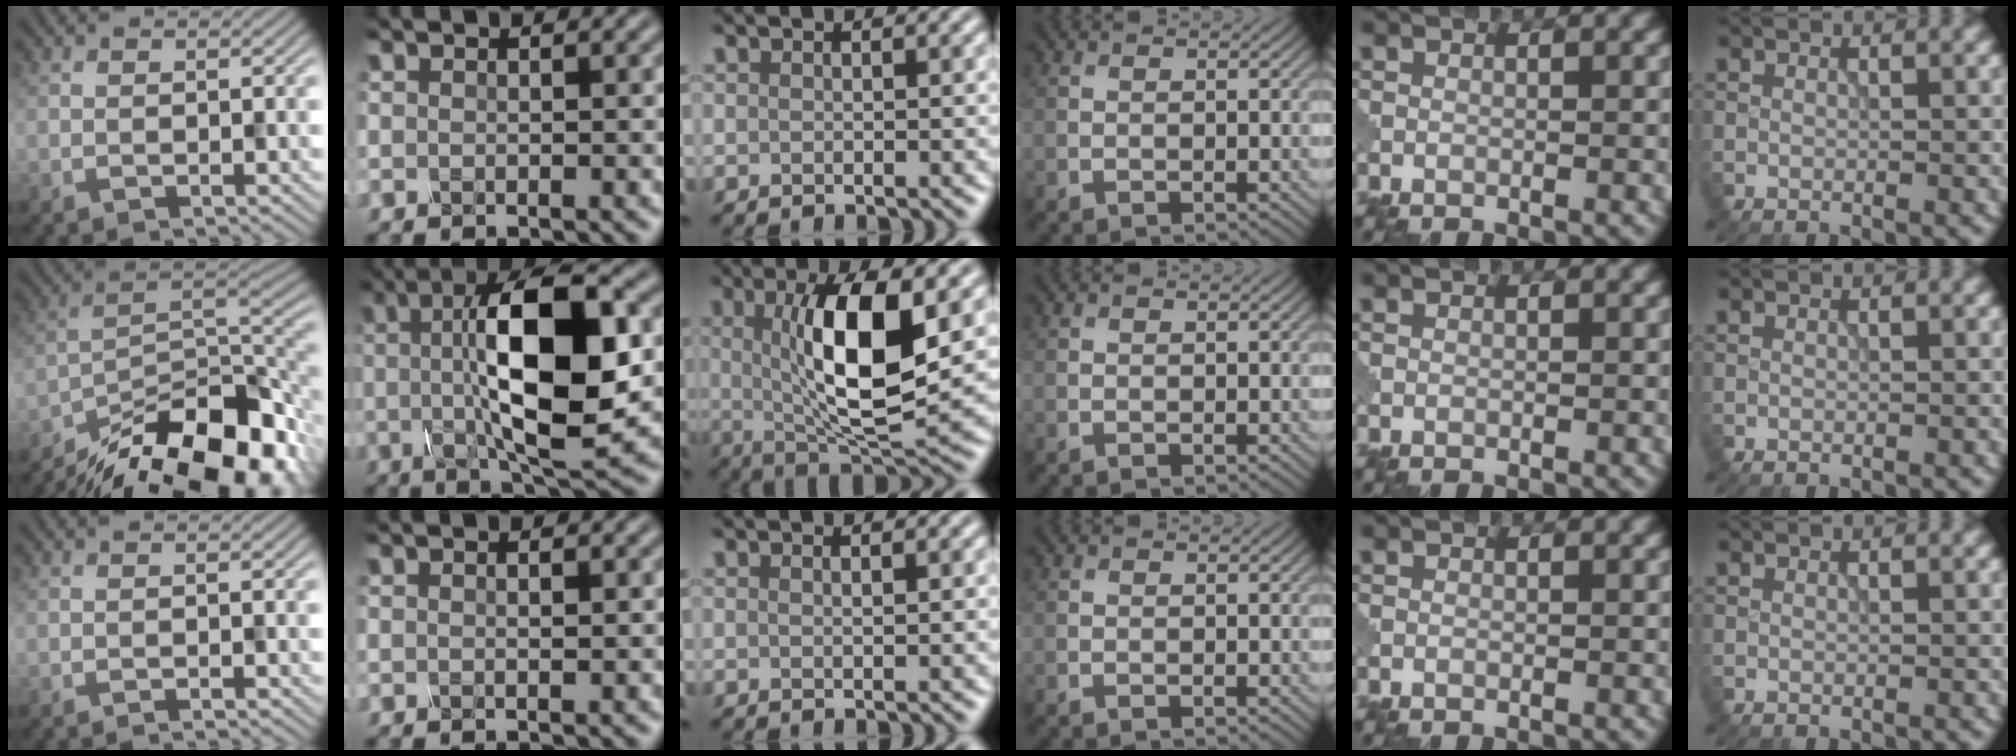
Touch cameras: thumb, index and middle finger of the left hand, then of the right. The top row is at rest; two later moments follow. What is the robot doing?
{"motion": "assemble", "object": "glue stick"}